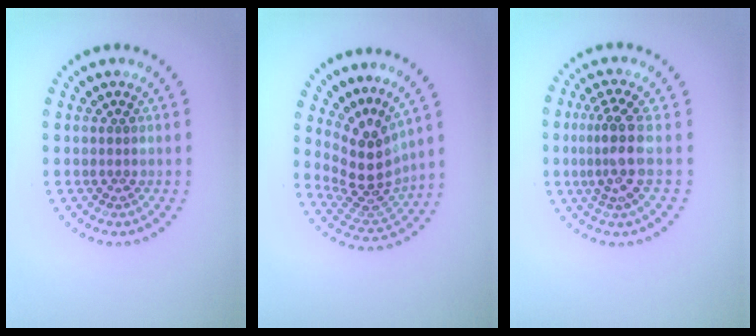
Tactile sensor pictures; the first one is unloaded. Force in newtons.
{"total": 4.1, "press": 2.8, "slide": 2.9}
{"total": 3.3, "press": 2.5, "slide": 2.2}